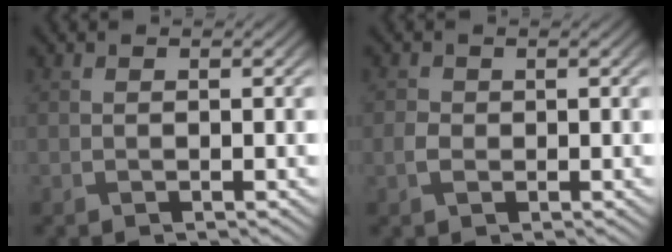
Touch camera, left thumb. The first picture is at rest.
{"total": 1.4, "force": [-0.4, 1.2, 0.6], "torque": [-0.016, -0.005, -0.014]}